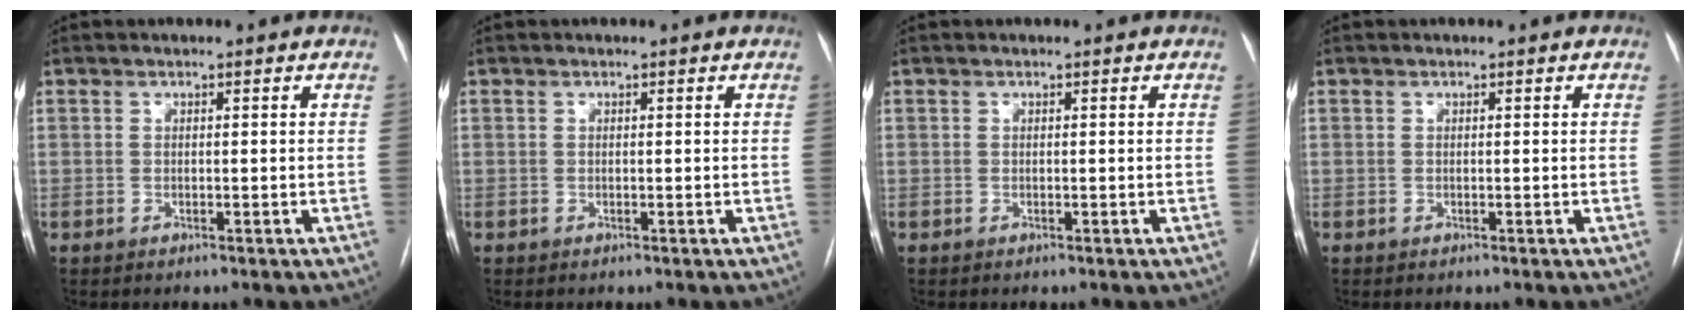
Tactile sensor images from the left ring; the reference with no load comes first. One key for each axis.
{"total": 0.0}
{"total": 0.0}
{"total": 0.0}